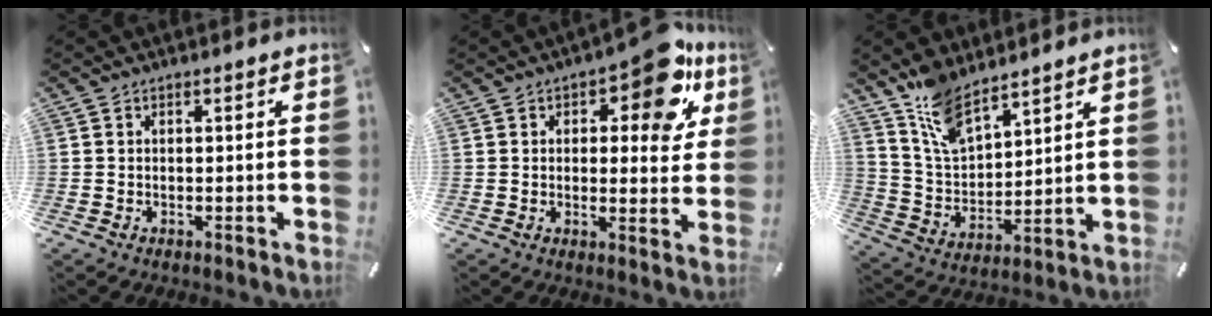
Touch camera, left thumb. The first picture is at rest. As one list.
[{"total": 13.6, "force": [7.2, 6.4, 9.6], "torque": [-0.107, -0.041, 0.117]}, {"total": 10.7, "force": [8.5, 4.5, 4.7], "torque": [-0.120, -0.038, 0.166]}]